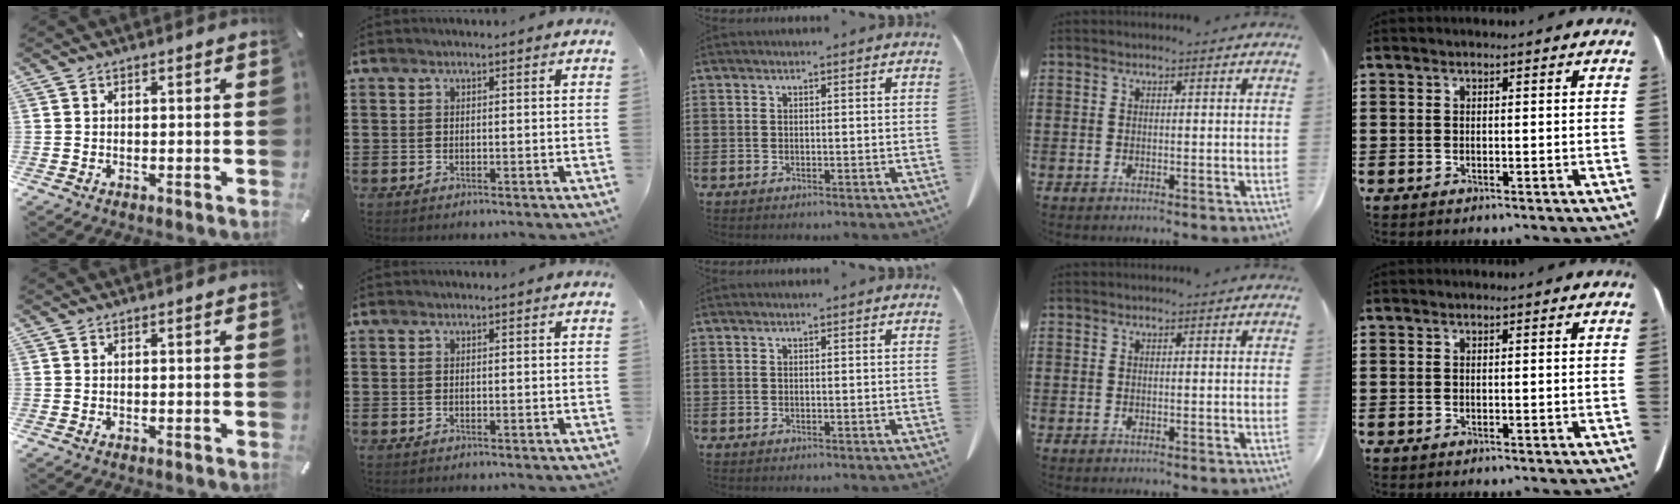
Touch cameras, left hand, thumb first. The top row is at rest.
{}